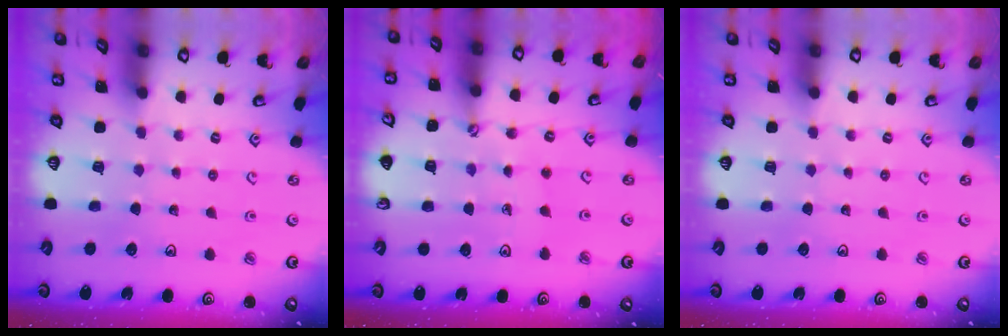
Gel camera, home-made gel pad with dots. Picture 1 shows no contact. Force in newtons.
{"total": 2.8, "press": 2.5, "slide": 1.3}
{"total": 0.0}